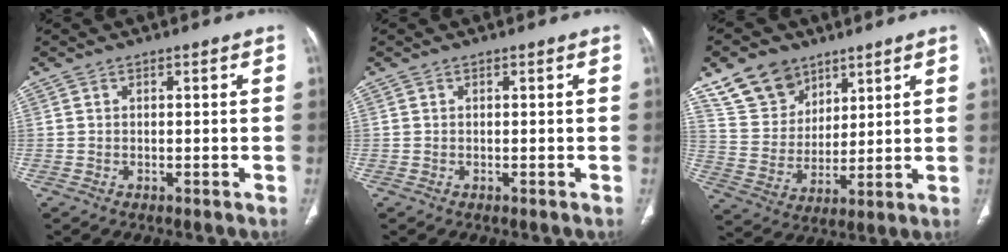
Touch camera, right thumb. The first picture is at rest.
{"total": 0.0}
{"total": 12.1, "force": [8.3, 8.1, 3.7], "torque": [-0.042, -0.041, 0.168]}